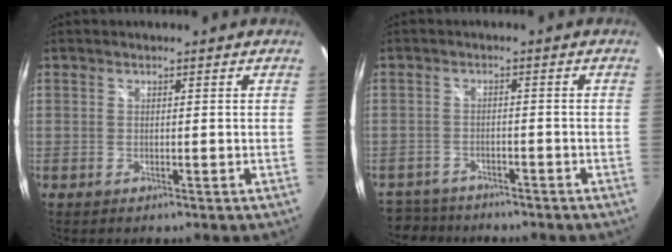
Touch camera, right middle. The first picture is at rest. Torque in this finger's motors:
{"motor_torque": [-0.48, -1.64, -0.03, 0.00]}